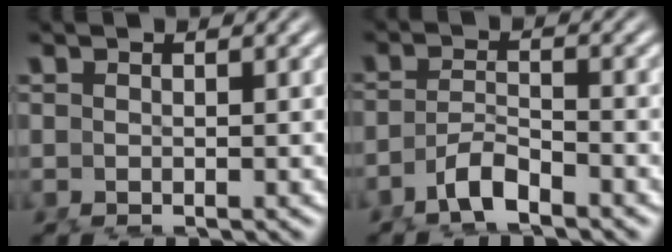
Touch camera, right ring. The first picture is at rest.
{"total": 2.6, "force": [-1.9, 0.9, 1.5], "torque": [-0.022, -0.007, -0.031]}